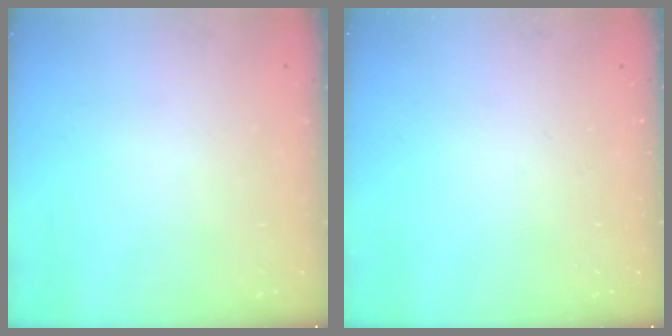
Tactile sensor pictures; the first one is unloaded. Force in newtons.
{"total": 0.0}